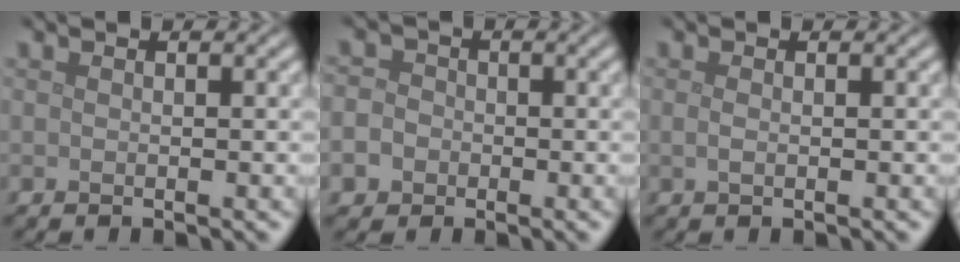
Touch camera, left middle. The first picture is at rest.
{"total": 4.0, "force": [-1.4, 3.5, 1.2], "torque": [-0.006, 0.005, -0.046]}
{"total": 0.7, "force": [-0.1, 0.3, 0.6], "torque": [-0.018, -0.001, -0.003]}